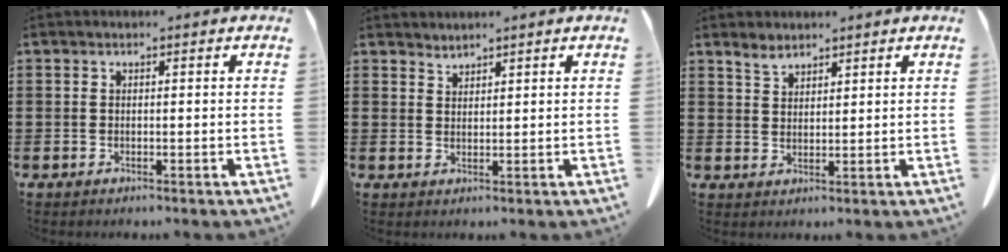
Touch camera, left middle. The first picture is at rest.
{"total": 1.7, "force": [1.7, 0.0, -0.2], "torque": [-0.001, -0.004, 0.035]}
{"total": 2.5, "force": [2.2, 1.0, 0.8], "torque": [-0.021, 0.000, 0.043]}